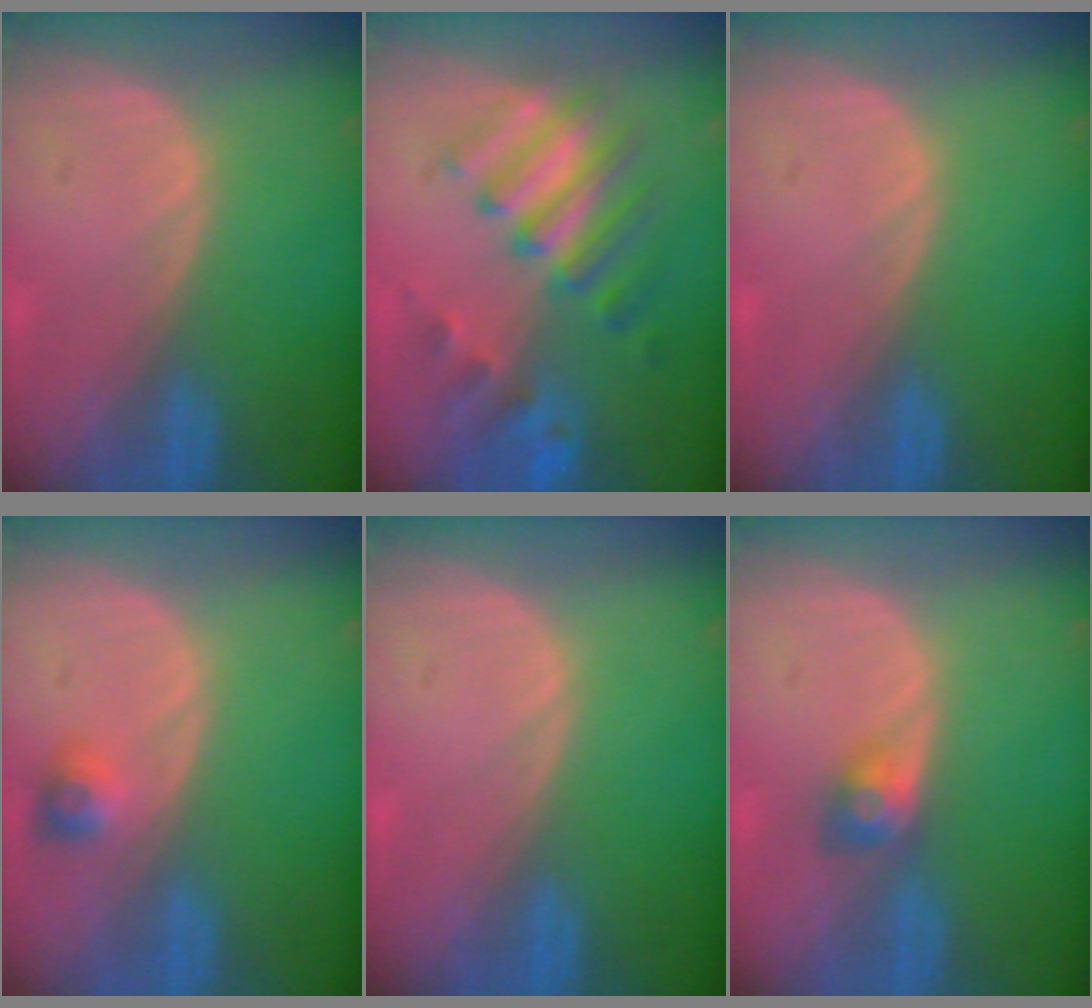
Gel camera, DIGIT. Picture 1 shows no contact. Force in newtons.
{"total": 8.8, "press": 8.1, "slide": 3.4}
{"total": 0.0}
{"total": 2.6, "press": 2.4, "slide": 1.0}
{"total": 0.0}
{"total": 3.0, "press": 2.6, "slide": 1.5}